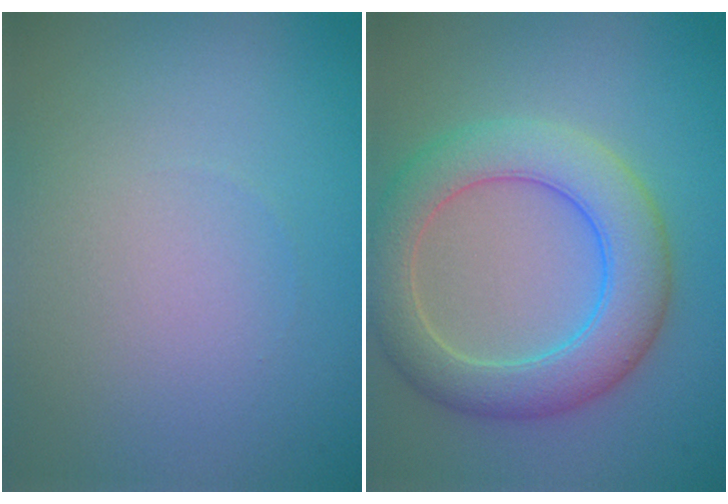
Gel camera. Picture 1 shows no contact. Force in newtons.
{"total": 6.3, "press": 6.3, "slide": 0.5}